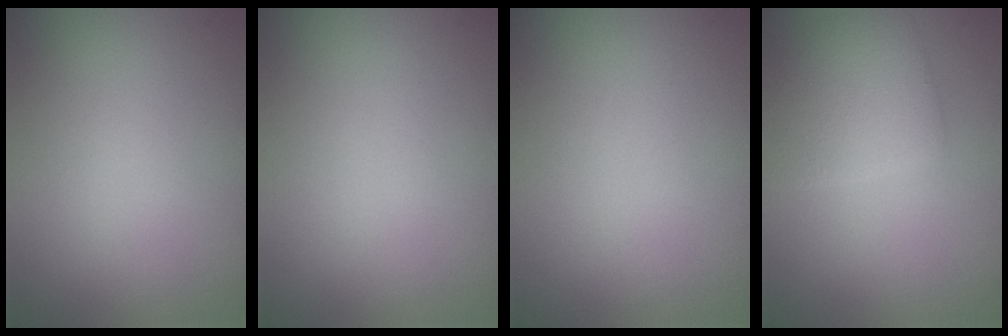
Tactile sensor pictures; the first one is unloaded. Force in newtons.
{"total": 0.0}
{"total": 0.0}
{"total": 3.8, "press": 3.7, "slide": 0.3}